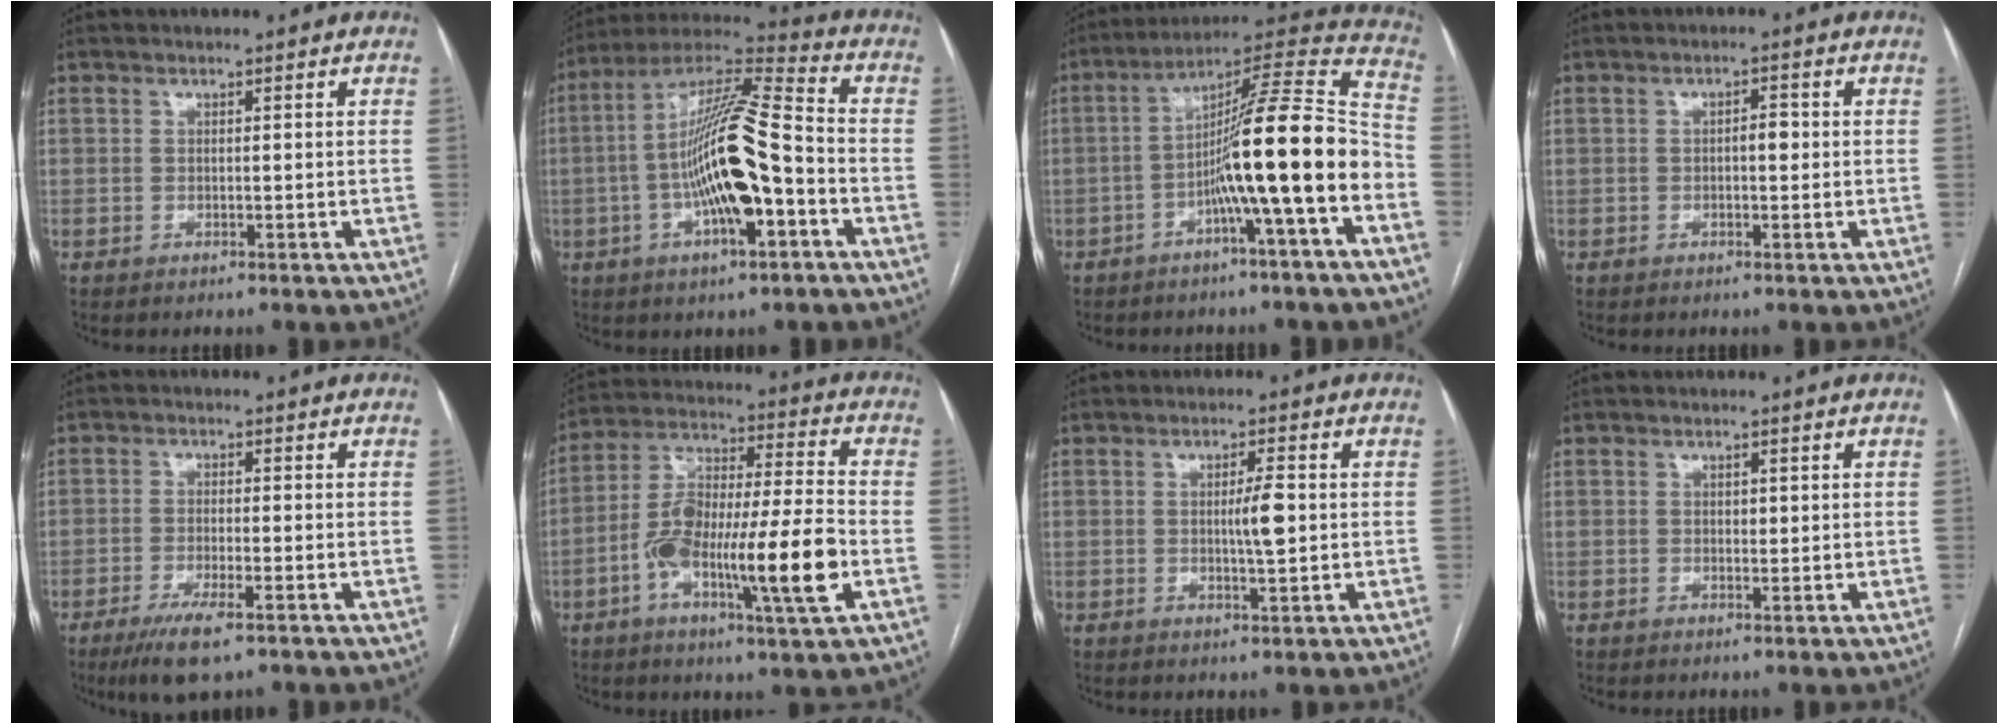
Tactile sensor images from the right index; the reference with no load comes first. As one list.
[{"total": 17.2, "force": [-3.5, 3.3, 16.5], "torque": [-0.309, 0.010, -0.061]}, {"total": 17.0, "force": [-4.9, -0.4, 16.2], "torque": [-0.250, 0.023, -0.086]}, {"total": 2.3, "force": [0.0, 0.9, 2.1], "torque": [-0.031, 0.007, -0.003]}, {"total": 6.5, "force": [-4.1, 1.0, 5.0], "torque": [-0.095, -0.016, -0.070]}, {"total": 17.8, "force": [-5.5, 2.1, 16.8], "torque": [-0.301, 0.004, -0.092]}, {"total": 4.0, "force": [0.2, 0.5, 4.0], "torque": [-0.066, -0.002, 0.001]}, {"total": 1.0, "force": [0.3, 0.6, 0.7], "torque": [-0.009, -0.002, 0.004]}]